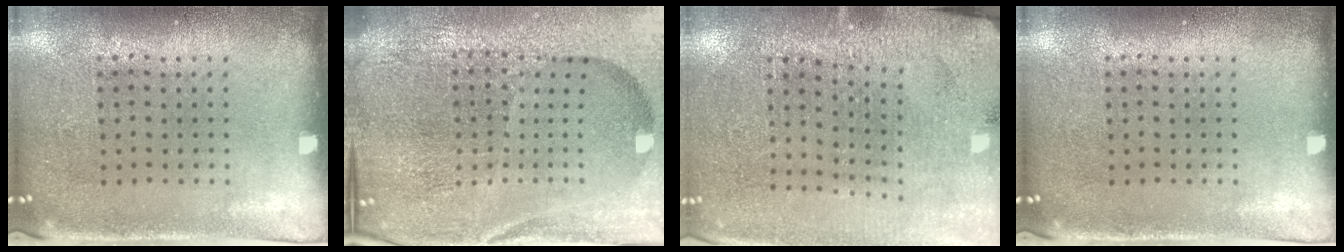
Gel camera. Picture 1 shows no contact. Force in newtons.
{"total": 6.9, "press": 6.0, "slide": 3.4}
{"total": 2.8, "press": 2.8, "slide": 0.2}
{"total": 0.0}